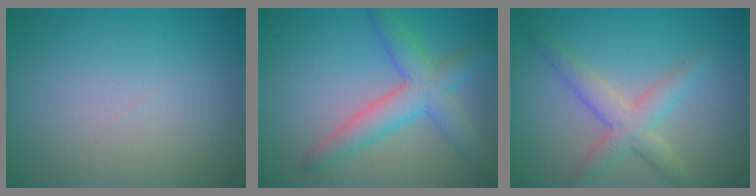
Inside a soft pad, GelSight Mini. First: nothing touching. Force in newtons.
{"total": 4.9, "press": 4.9, "slide": 0.2}
{"total": 3.5, "press": 3.5, "slide": 0.1}